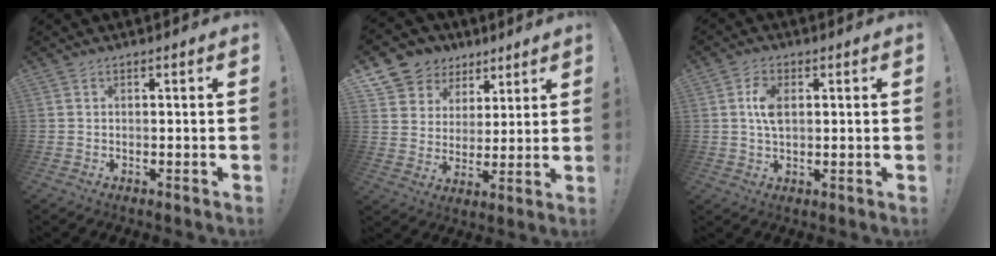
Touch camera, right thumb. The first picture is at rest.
{"total": 9.6, "force": [5.7, 7.6, 1.8], "torque": [-0.028, -0.044, 0.117]}
{"total": 6.1, "force": [1.0, 3.4, 4.9], "torque": [-0.089, 0.001, 0.014]}